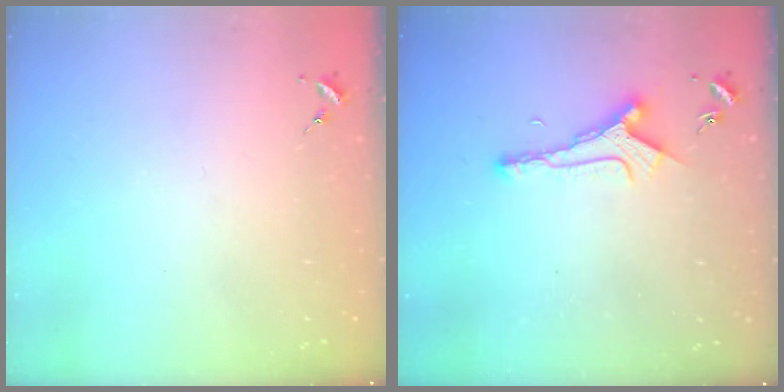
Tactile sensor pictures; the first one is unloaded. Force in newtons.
{"total": 6.9, "press": 6.8, "slide": 1.0}